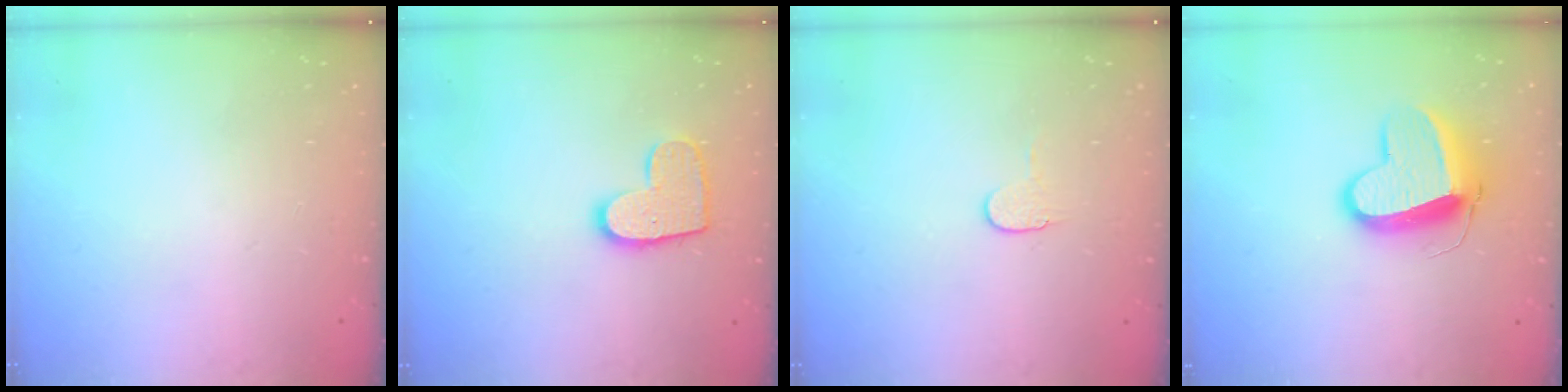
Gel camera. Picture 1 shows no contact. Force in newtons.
{"total": 10.8, "press": 10.8, "slide": 0.5}
{"total": 4.1, "press": 4.1, "slide": 0.4}
{"total": 13.4, "press": 13.3, "slide": 1.3}